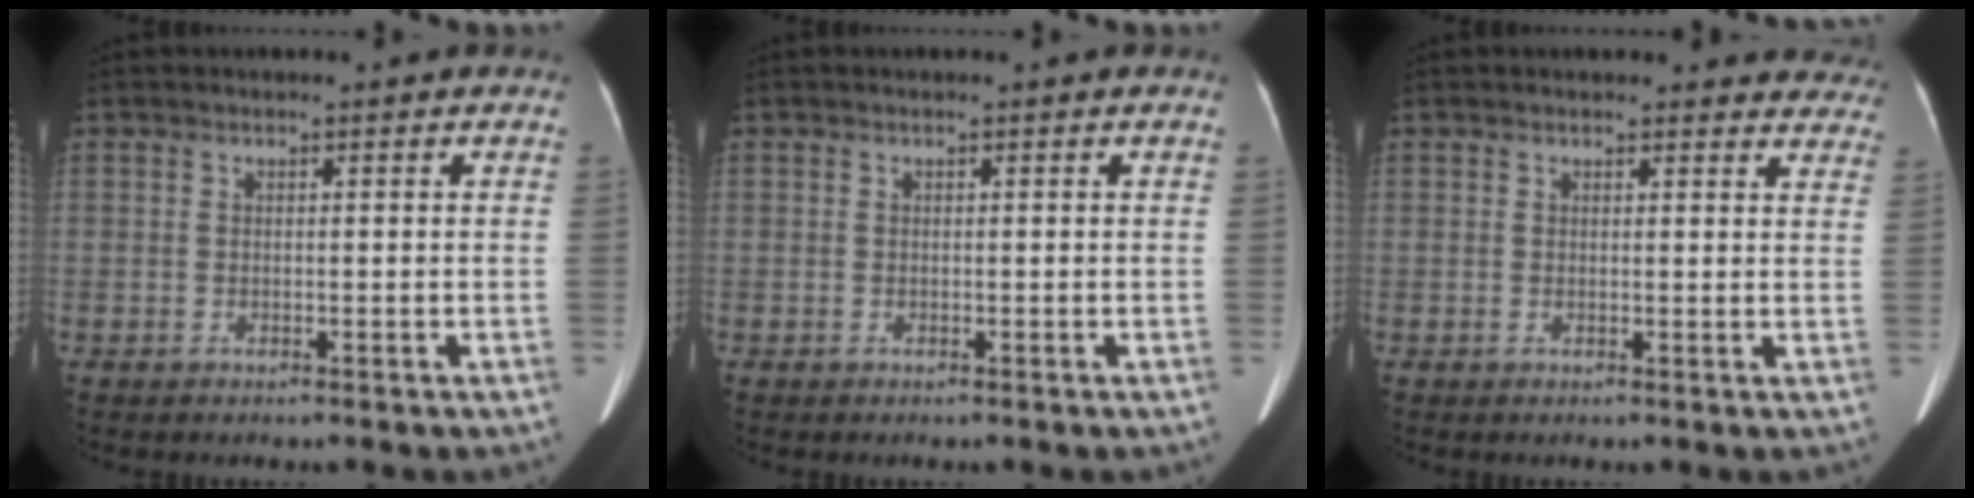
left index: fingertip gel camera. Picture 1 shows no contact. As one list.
[{"total": 0.0}, {"total": 10.5, "force": [9.9, 3.1, 1.3], "torque": [0.033, -0.013, 0.074]}]